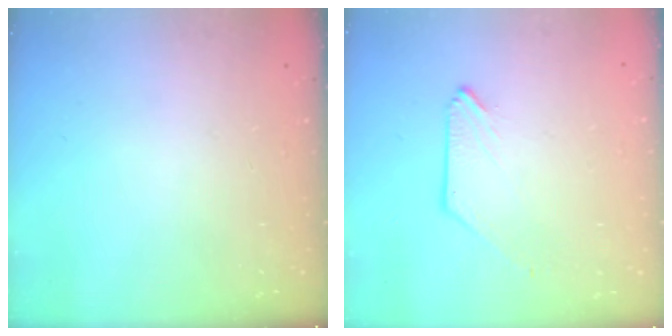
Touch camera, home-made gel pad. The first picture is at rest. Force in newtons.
{"total": 0.0}